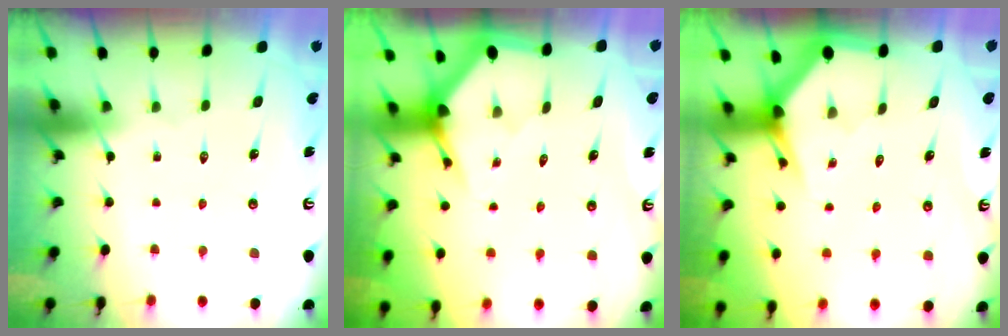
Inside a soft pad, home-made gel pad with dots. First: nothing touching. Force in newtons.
{"total": 3.4, "press": 3.4, "slide": 0.1}
{"total": 3.0, "press": 3.0, "slide": 0.0}